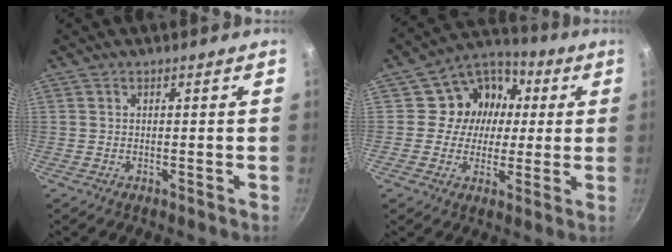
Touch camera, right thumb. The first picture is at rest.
{"total": 7.7, "force": [0.8, 7.2, 2.9], "torque": [0.005, 0.010, -0.003]}